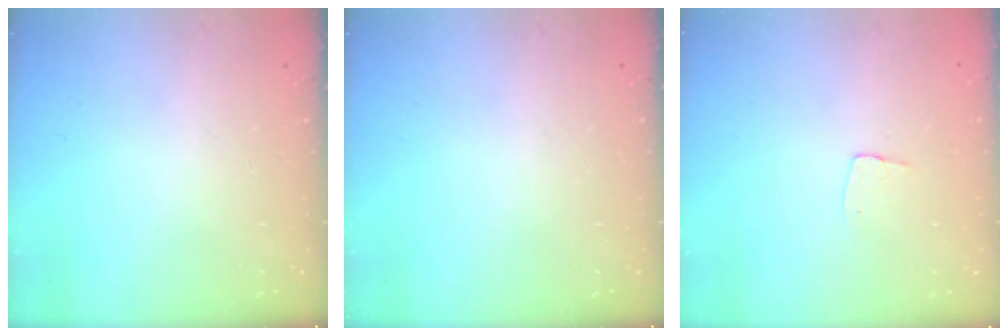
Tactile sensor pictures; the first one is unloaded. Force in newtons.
{"total": 0.0}
{"total": 4.1, "press": 4.1, "slide": 0.3}